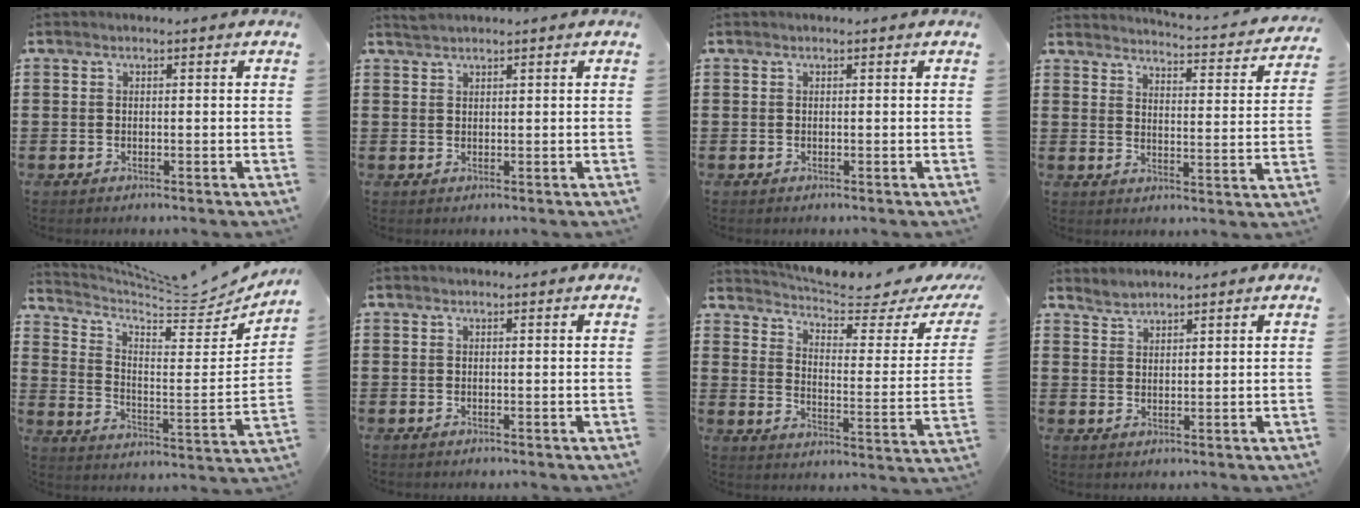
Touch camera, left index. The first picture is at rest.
{"total": 1.1, "force": [1.1, 0.0, 0.2], "torque": [-0.005, 0.000, 0.022]}
{"total": 0.0}
{"total": 3.3, "force": [3.2, -0.4, 0.6], "torque": [-0.025, -0.035, 0.045]}
{"total": 6.3, "force": [5.6, 1.2, 2.7], "torque": [-0.073, -0.042, 0.089]}
{"total": 0.0}
{"total": 4.8, "force": [4.1, 0.3, 2.5], "torque": [-0.065, -0.041, 0.064]}
{"total": 1.8, "force": [1.7, 0.2, -0.2], "torque": [-0.001, 0.001, 0.035]}